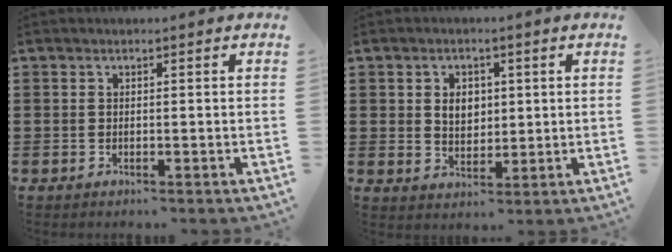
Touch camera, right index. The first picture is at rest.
{"total": 3.8, "force": [0.7, 2.8, 2.4], "torque": [-0.047, 0.008, 0.010]}